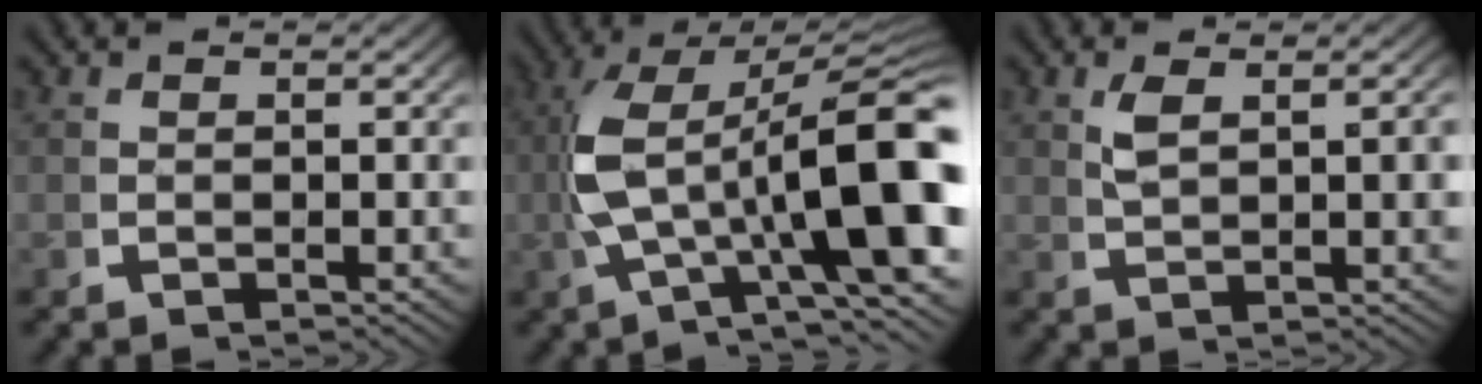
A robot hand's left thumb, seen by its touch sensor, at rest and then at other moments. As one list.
[{"total": 13.1, "force": [-0.5, 5.9, 11.6], "torque": [-0.209, -0.018, 0.005]}, {"total": 2.6, "force": [1.1, 0.5, 2.3], "torque": [-0.044, 0.000, 0.029]}]